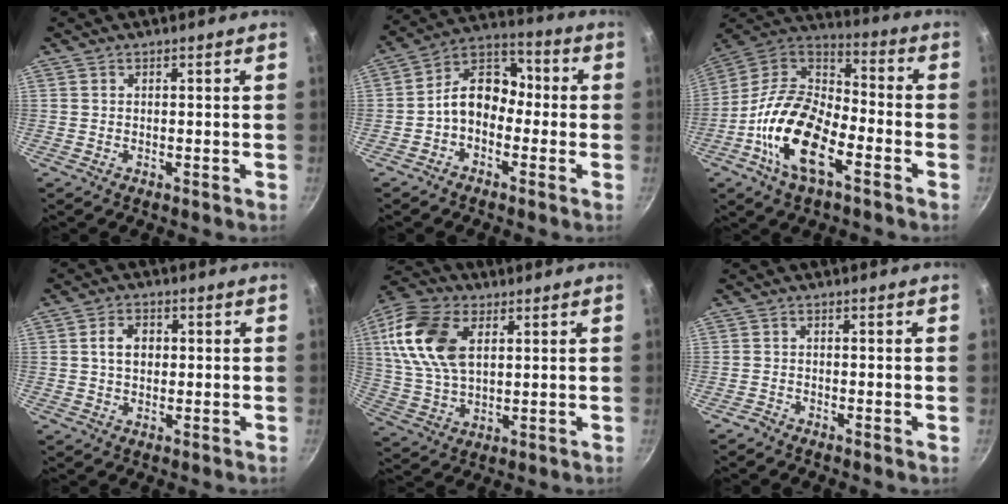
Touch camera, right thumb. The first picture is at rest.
{"total": 10.2, "force": [-1.8, 7.5, 6.7], "torque": [-0.074, 0.047, -0.056]}
{"total": 19.2, "force": [-7.6, 9.6, 14.8], "torque": [-0.264, 0.042, -0.163]}
{"total": 4.6, "force": [0.5, 3.4, 3.0], "torque": [-0.036, 0.008, 0.004]}
{"total": 16.1, "force": [4.6, 9.9, 11.8], "torque": [-0.222, -0.001, 0.087]}
{"total": 1.1, "force": [-1.0, 0.2, 0.3], "torque": [-0.016, 0.007, -0.029]}